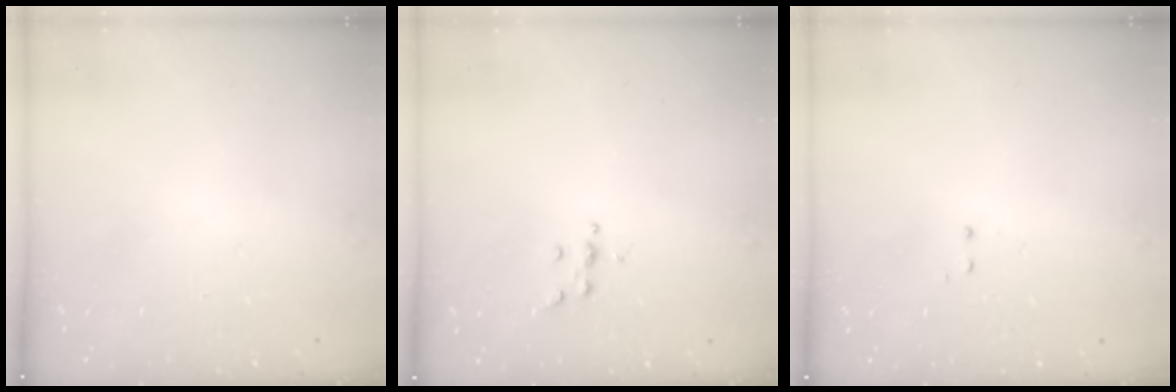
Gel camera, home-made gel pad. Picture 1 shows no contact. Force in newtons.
{"total": 4.8, "press": 4.8, "slide": 0.6}
{"total": 0.5, "press": 0.5, "slide": 0.3}